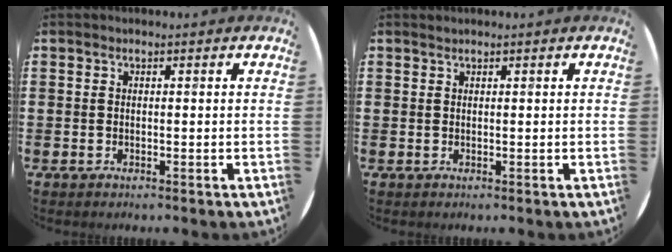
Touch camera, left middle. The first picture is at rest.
{"total": 0.0}